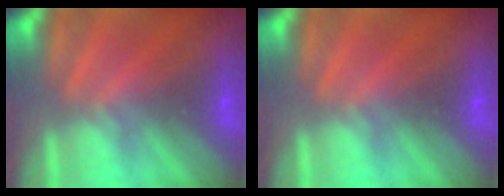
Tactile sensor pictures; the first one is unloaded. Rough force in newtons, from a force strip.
{"total": 0.0}